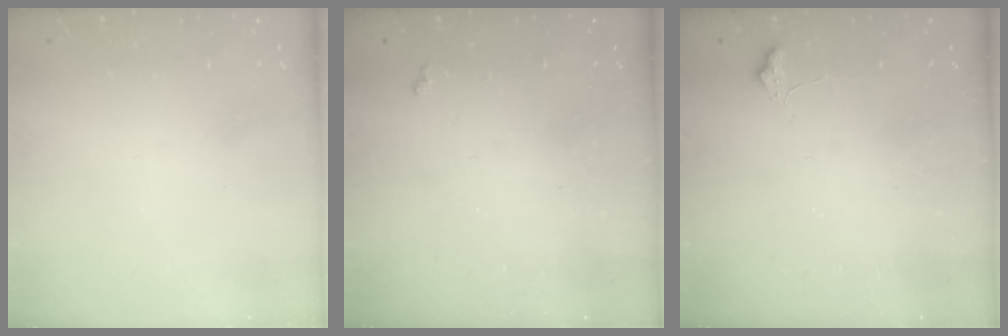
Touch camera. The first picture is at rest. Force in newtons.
{"total": 1.9, "press": 1.8, "slide": 0.5}
{"total": 6.0, "press": 5.9, "slide": 0.9}